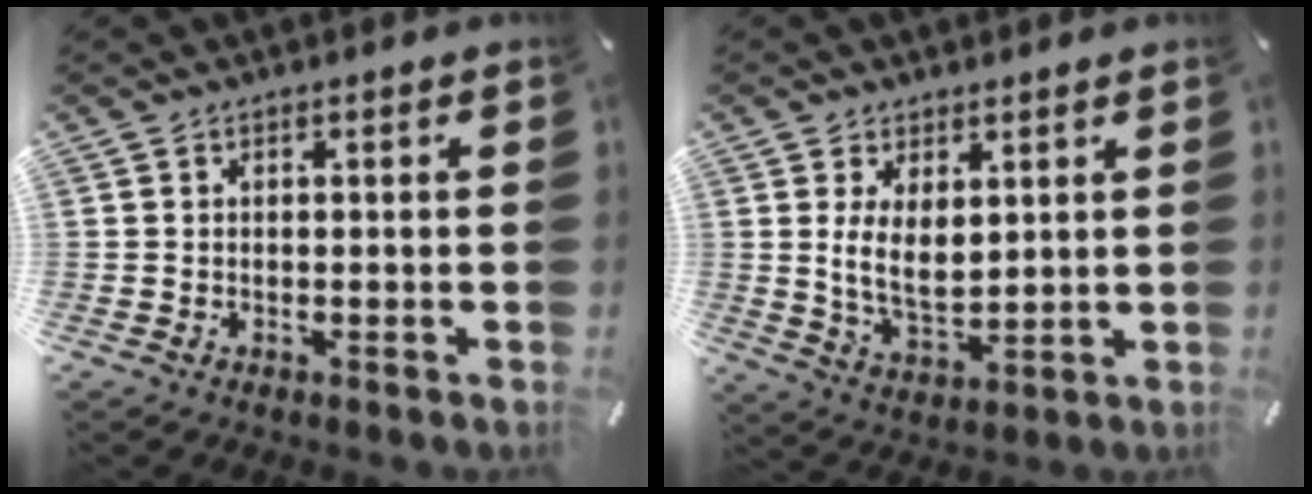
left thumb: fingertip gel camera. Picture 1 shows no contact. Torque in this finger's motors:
{"motor_torque": [1.10, 1.65, 0.71, -0.86, 0.08]}